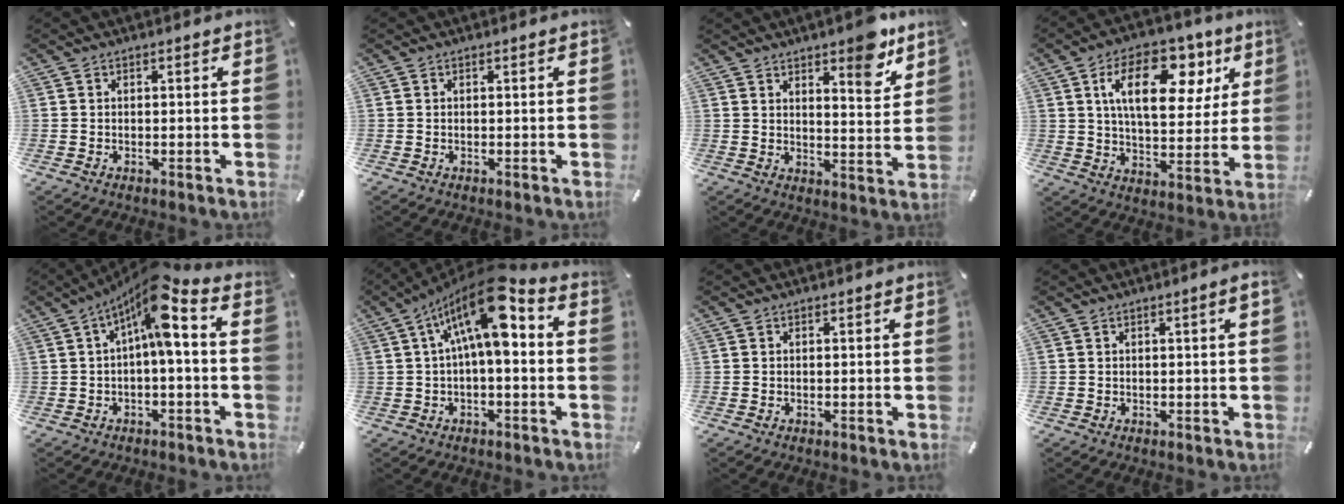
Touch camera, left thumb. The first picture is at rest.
{"total": 0.0}
{"total": 8.9, "force": [6.7, 3.1, 5.0], "torque": [-0.047, -0.048, 0.106]}
{"total": 18.6, "force": [7.6, 10.3, 13.5], "torque": [-0.208, -0.013, 0.123]}
{"total": 11.4, "force": [2.7, 3.3, 10.6], "torque": [-0.186, -0.019, 0.045]}
{"total": 14.8, "force": [4.4, 5.4, 13.0], "torque": [-0.234, -0.023, 0.069]}
{"total": 0.0}
{"total": 1.7, "force": [0.2, 0.1, 1.7], "torque": [-0.029, 0.000, 0.004]}